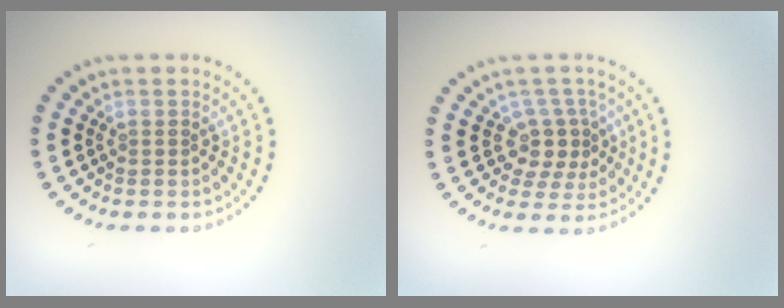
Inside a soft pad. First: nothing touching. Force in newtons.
{"total": 3.1, "press": 2.3, "slide": 2.0}